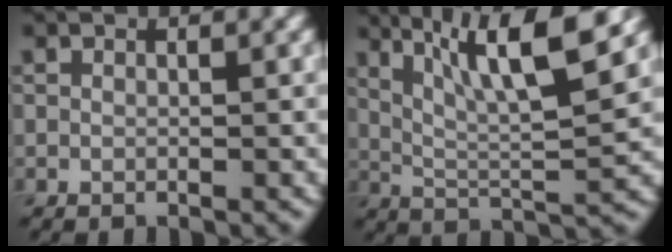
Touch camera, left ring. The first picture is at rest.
{"total": 9.1, "force": [4.5, 1.8, 7.6], "torque": [-0.124, 0.005, 0.081]}